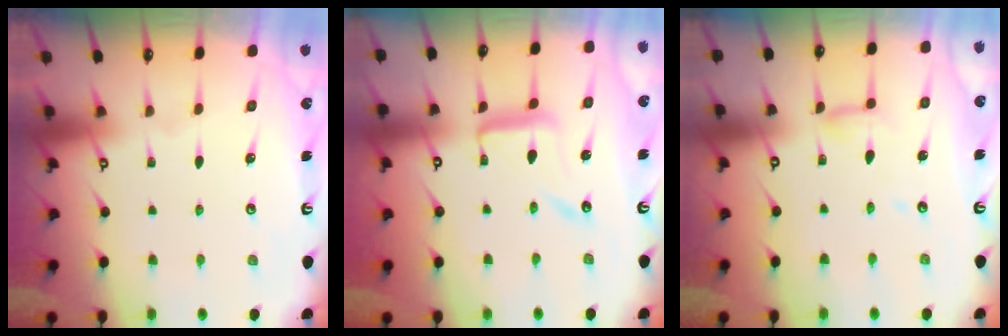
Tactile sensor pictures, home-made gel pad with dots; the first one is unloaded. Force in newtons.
{"total": 11.5, "press": 11.5, "slide": 1.1}
{"total": 5.3, "press": 5.2, "slide": 0.4}